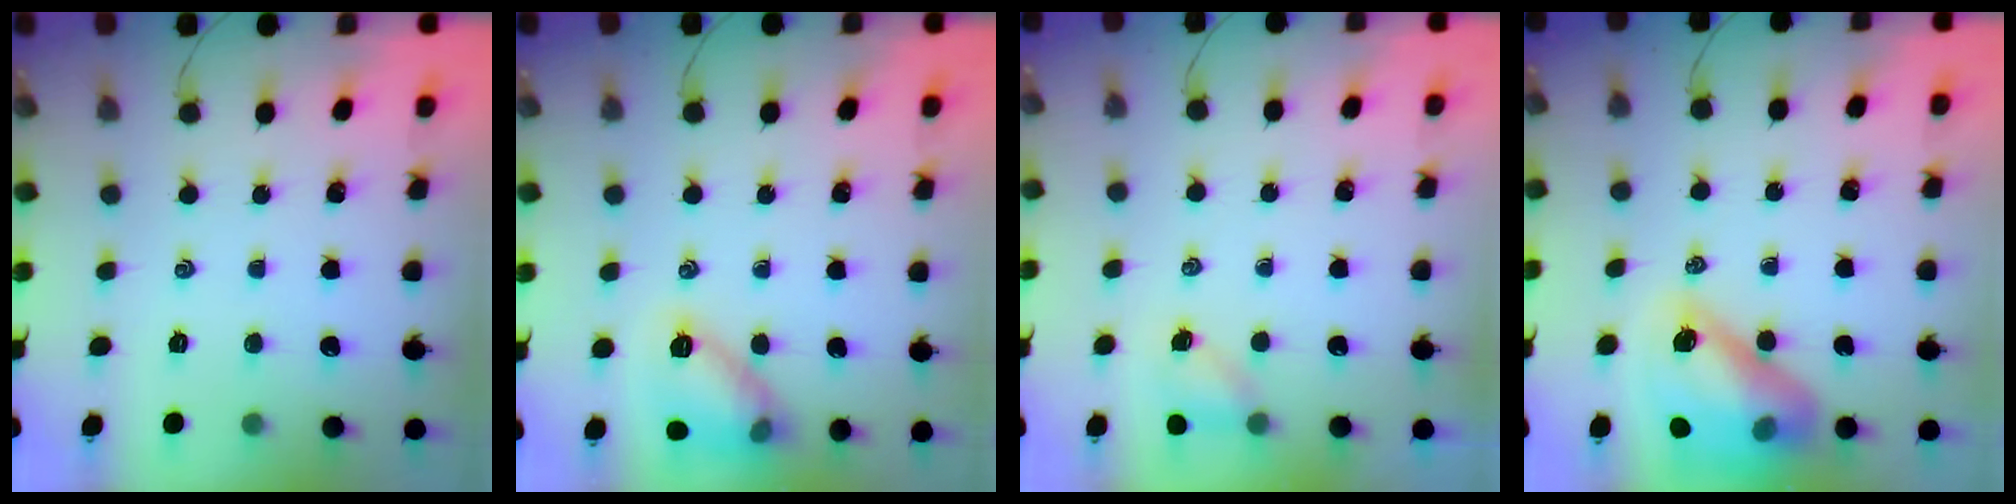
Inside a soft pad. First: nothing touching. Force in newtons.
{"total": 11.7, "press": 11.7, "slide": 1.0}
{"total": 4.3, "press": 4.2, "slide": 1.1}
{"total": 15.3, "press": 14.8, "slide": 4.0}